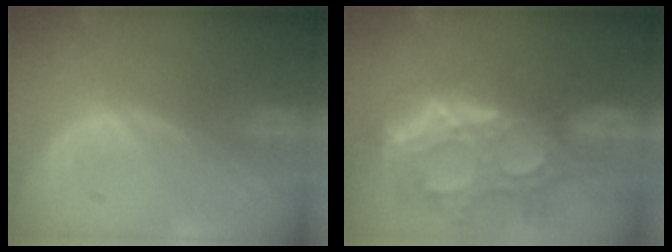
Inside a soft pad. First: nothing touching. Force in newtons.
{"total": 14.3, "press": 11.9, "slide": 7.8}